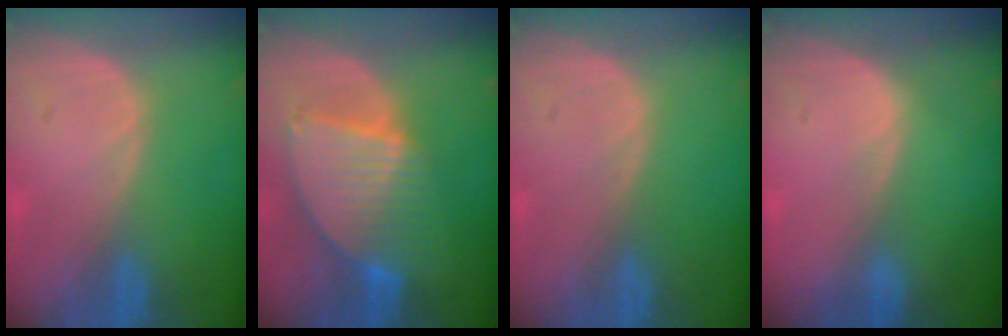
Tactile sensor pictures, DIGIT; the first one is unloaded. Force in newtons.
{"total": 8.5, "press": 7.5, "slide": 4.0}
{"total": 0.0}
{"total": 0.5, "press": 0.3, "slide": 0.4}